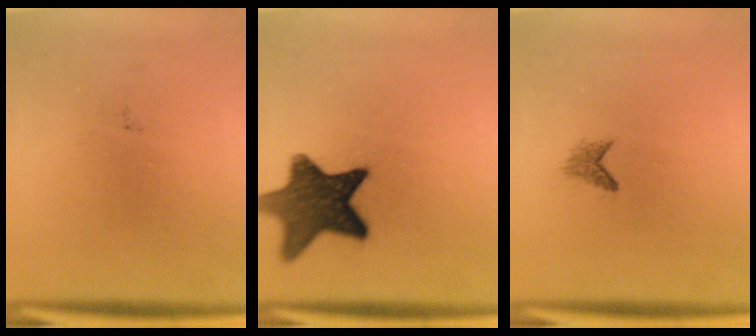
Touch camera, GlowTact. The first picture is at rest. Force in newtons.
{"total": 12.4}
{"total": 1.2}